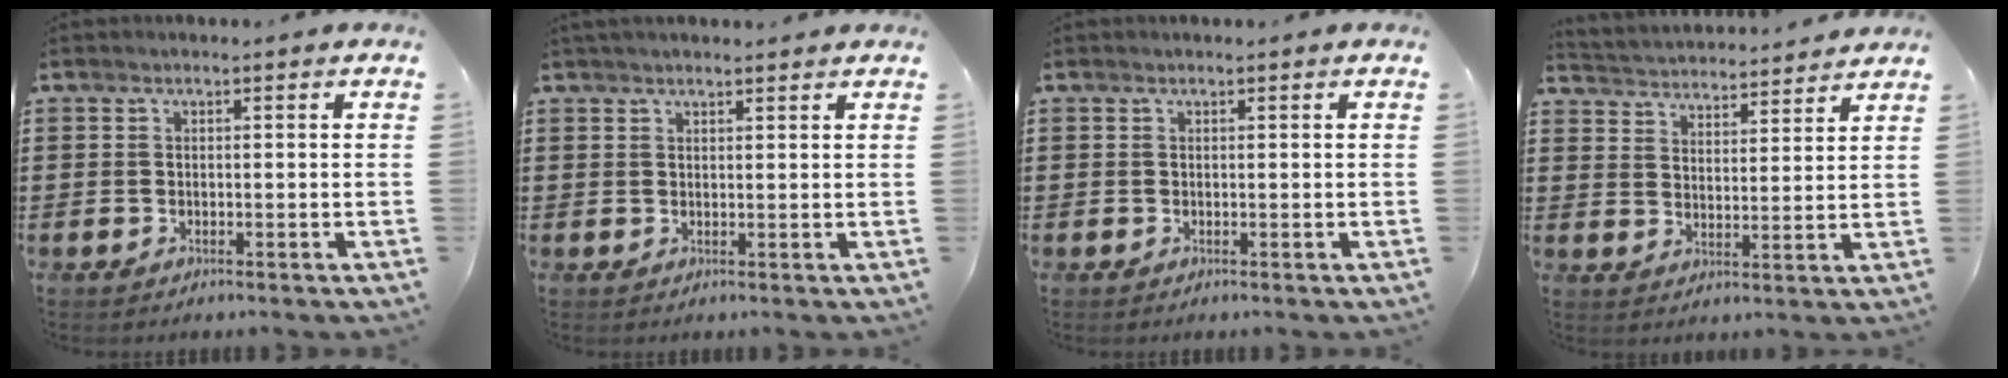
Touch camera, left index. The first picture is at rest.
{"total": 1.6, "force": [1.5, 0.3, 0.5], "torque": [-0.012, 0.002, 0.028]}
{"total": 0.0}
{"total": 3.6, "force": [3.6, 0.1, -0.5], "torque": [-0.011, -0.026, 0.060]}